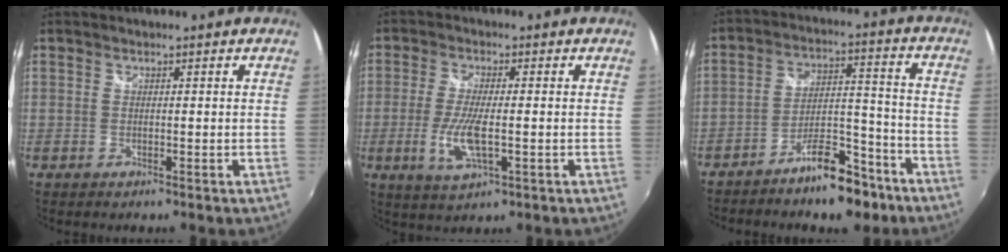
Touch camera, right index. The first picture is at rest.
{"total": 7.6, "force": [-1.9, 2.0, 7.1], "torque": [-0.148, -0.014, -0.035]}
{"total": 10.9, "force": [-8.2, 3.9, 6.0], "torque": [-0.097, 0.028, -0.123]}